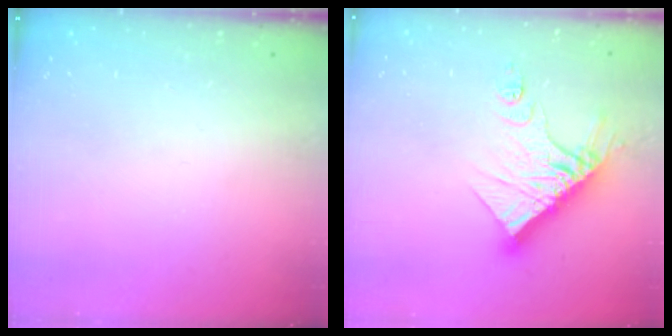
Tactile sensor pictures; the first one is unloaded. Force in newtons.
{"total": 15.9, "press": 15.8, "slide": 1.7}